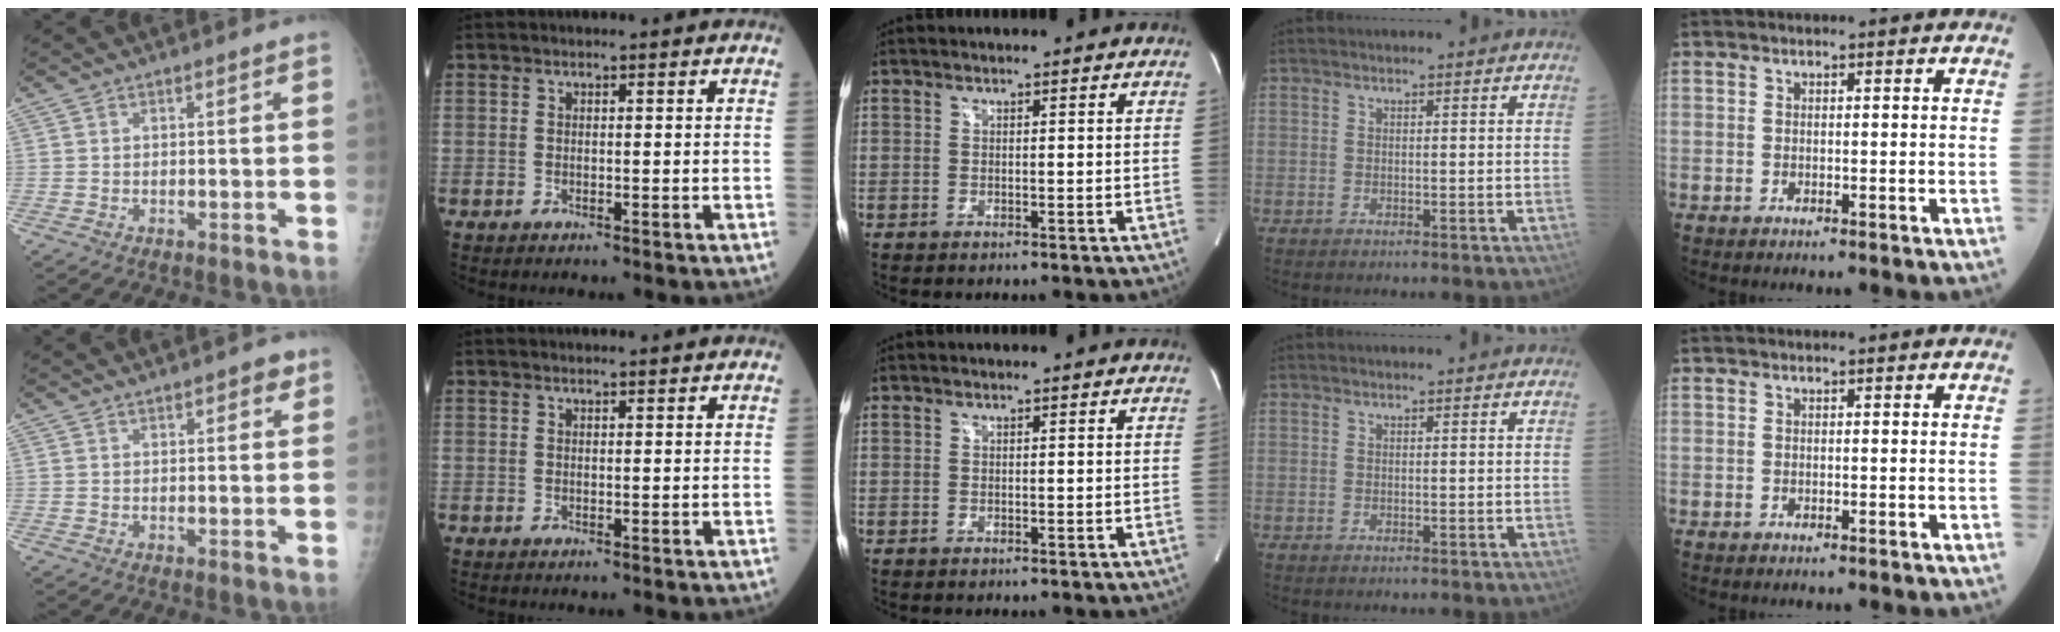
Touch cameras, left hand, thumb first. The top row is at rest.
{"thumb": {"total": 3.2, "force": [2.0, 1.2, 2.1], "torque": [-0.016, -0.007, 0.023]}, "index": {"total": 1.8, "force": [1.7, 0.1, 0.6], "torque": [-0.009, 0.013, 0.024]}}